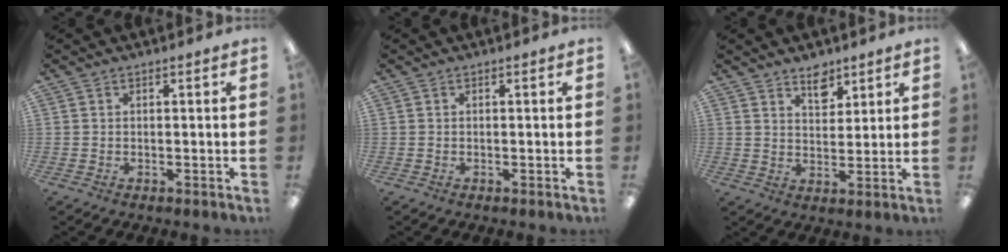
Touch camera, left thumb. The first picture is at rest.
{"total": 0.0}
{"total": 6.1, "force": [4.7, 3.1, 2.1], "torque": [-0.015, -0.030, 0.081]}